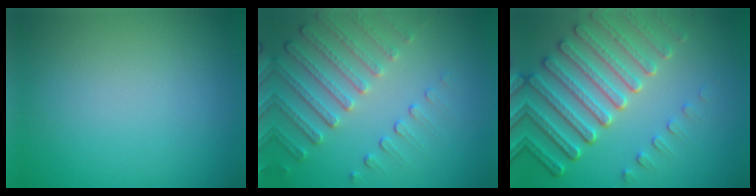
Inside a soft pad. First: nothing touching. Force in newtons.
{"total": 4.8, "press": 3.7, "slide": 3.1}
{"total": 6.9, "press": 5.3, "slide": 4.5}